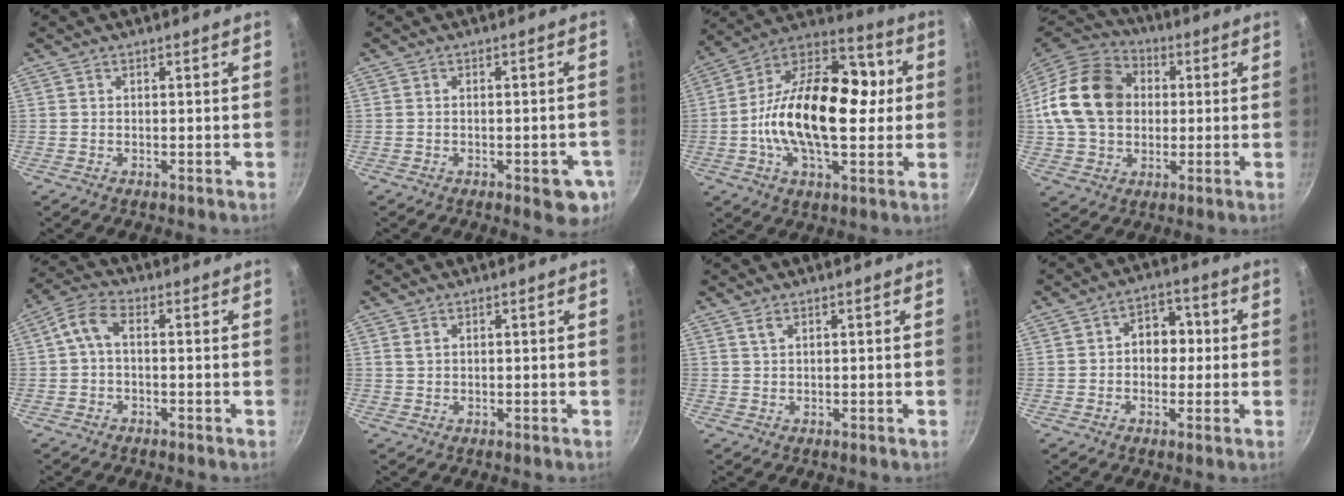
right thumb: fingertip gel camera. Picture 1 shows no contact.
{"total": 6.6, "force": [-2.4, 2.6, 5.6], "torque": [-0.050, 0.003, -0.029]}
{"total": 24.7, "force": [-0.1, 14.2, 20.2], "torque": [-0.317, 0.036, -0.023]}
{"total": 19.1, "force": [2.0, 14.9, 11.7], "torque": [-0.194, 0.028, 0.026]}
{"total": 4.8, "force": [-0.4, 2.9, 3.8], "torque": [-0.090, 0.024, -0.015]}
{"total": 1.2, "force": [0.6, 0.8, 0.7], "torque": [-0.013, 0.000, 0.010]}
{"total": 1.1, "force": [0.7, 0.6, 0.7], "torque": [-0.013, -0.003, 0.017]}
{"total": 7.0, "force": [0.2, 5.3, 4.5], "torque": [-0.018, 0.015, -0.006]}